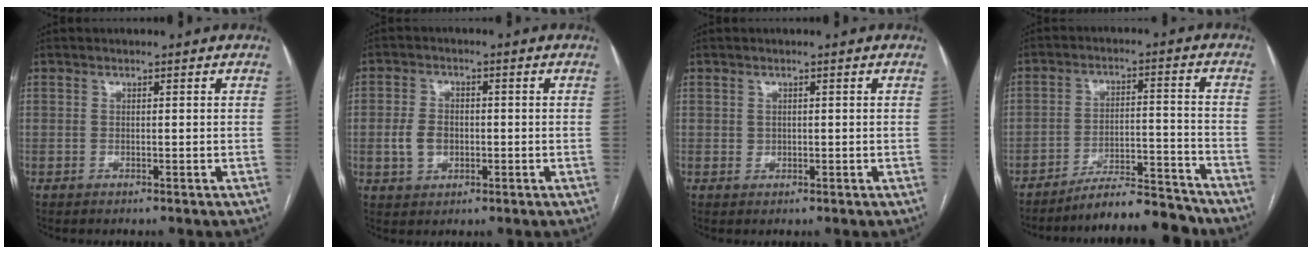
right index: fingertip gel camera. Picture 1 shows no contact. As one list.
[{"total": 4.7, "force": [-0.6, 3.5, 3.0], "torque": [-0.062, 0.010, -0.006]}, {"total": 1.0, "force": [0.2, 1.0, 0.3], "torque": [0.000, 0.001, 0.006]}, {"total": 10.3, "force": [-9.9, 0.9, 2.7], "torque": [-0.029, 0.025, -0.161]}]